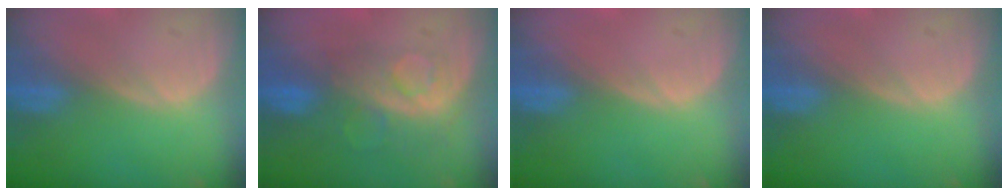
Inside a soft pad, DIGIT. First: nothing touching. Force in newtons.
{"total": 8.5, "press": 7.1, "slide": 4.7}
{"total": 0.0}
{"total": 0.0}